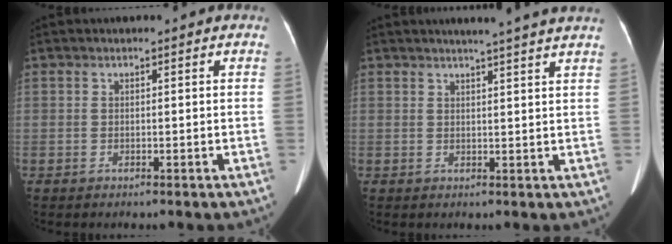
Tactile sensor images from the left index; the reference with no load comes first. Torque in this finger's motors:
{"motor_torque": [0.83, -1.31, 0.08, 0.04]}